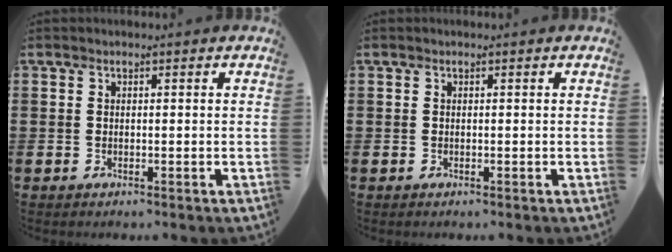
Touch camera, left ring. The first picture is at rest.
{"total": 0.0}